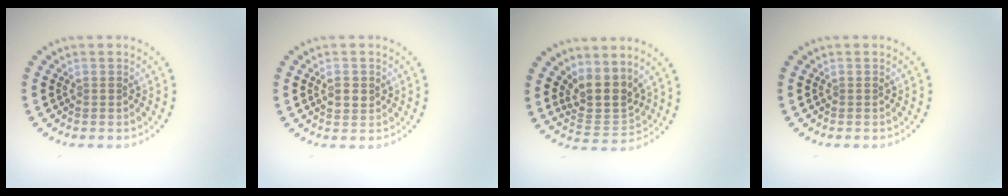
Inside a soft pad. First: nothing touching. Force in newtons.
{"total": 1.5, "press": 1.5, "slide": 0.2}
{"total": 3.7, "press": 2.8, "slide": 2.3}
{"total": 0.0}